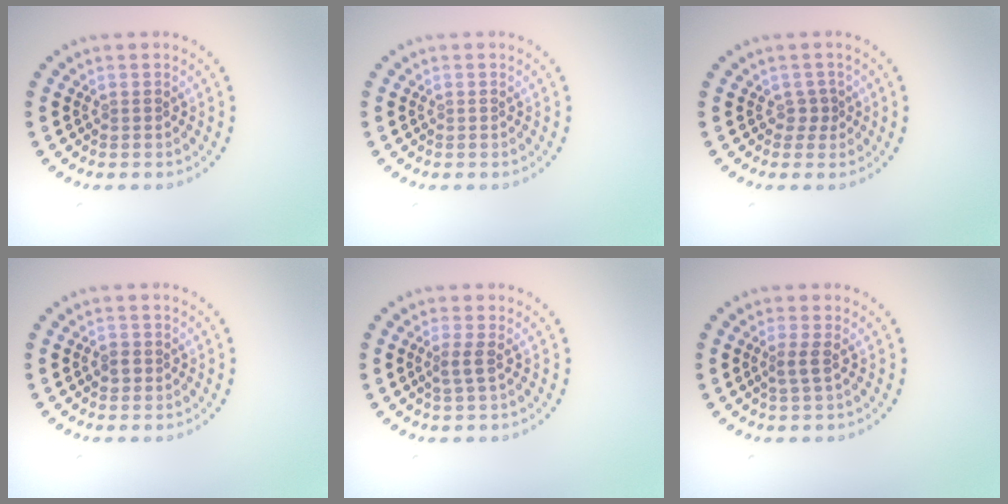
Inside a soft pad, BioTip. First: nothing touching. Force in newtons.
{"total": 0.0}
{"total": 1.0, "press": 0.8, "slide": 0.6}
{"total": 1.1, "press": 1.1, "slide": 0.1}
{"total": 1.4, "press": 1.0, "slide": 1.0}
{"total": 1.4, "press": 1.0, "slide": 1.0}